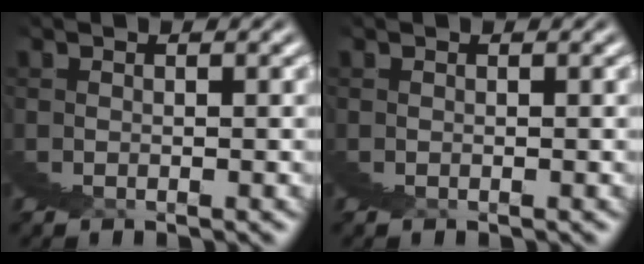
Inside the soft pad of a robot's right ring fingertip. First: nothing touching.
{"total": 0.0}